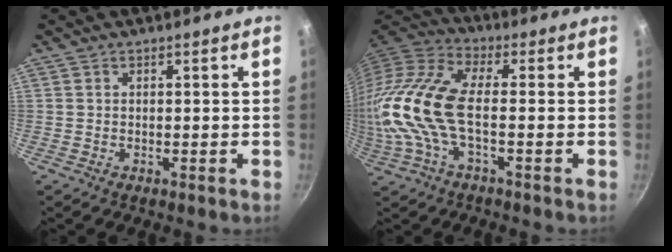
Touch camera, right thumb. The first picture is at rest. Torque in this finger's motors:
{"motor_torque": [-0.21, 1.50, 2.22, -0.55, 0.68]}